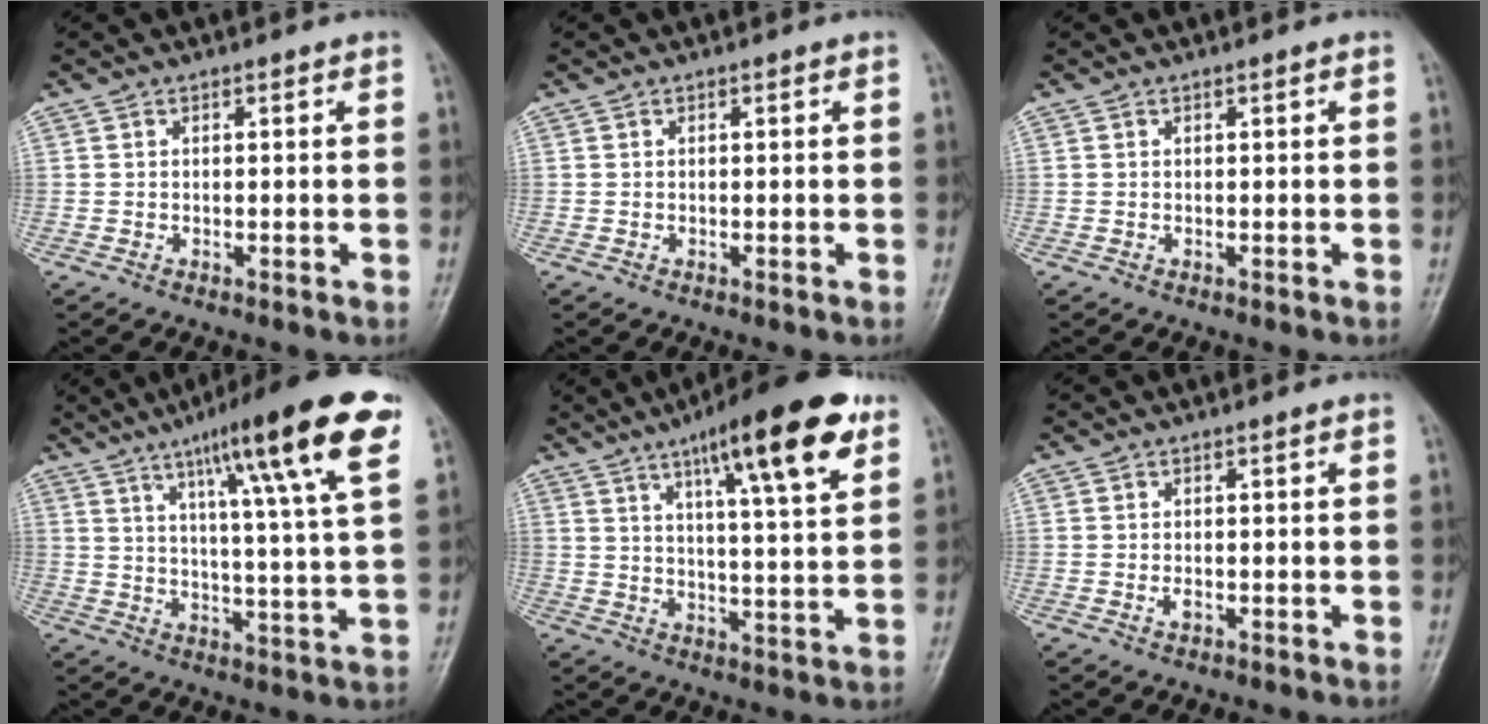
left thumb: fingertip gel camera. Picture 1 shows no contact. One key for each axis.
{"total": 0.0}
{"total": 0.0}
{"total": 19.7, "fx": 10.5, "fy": 1.9, "fz": 16.6, "tx": -0.235, "ty": -0.028, "tz": 0.151}
{"total": 17.4, "fx": 9.5, "fy": 3.6, "fz": 14.2, "tx": -0.197, "ty": -0.029, "tz": 0.141}
{"total": 1.2, "fx": -0.3, "fy": 0.6, "fz": 1.0, "tx": -0.019, "ty": 0.004, "tz": -0.004}